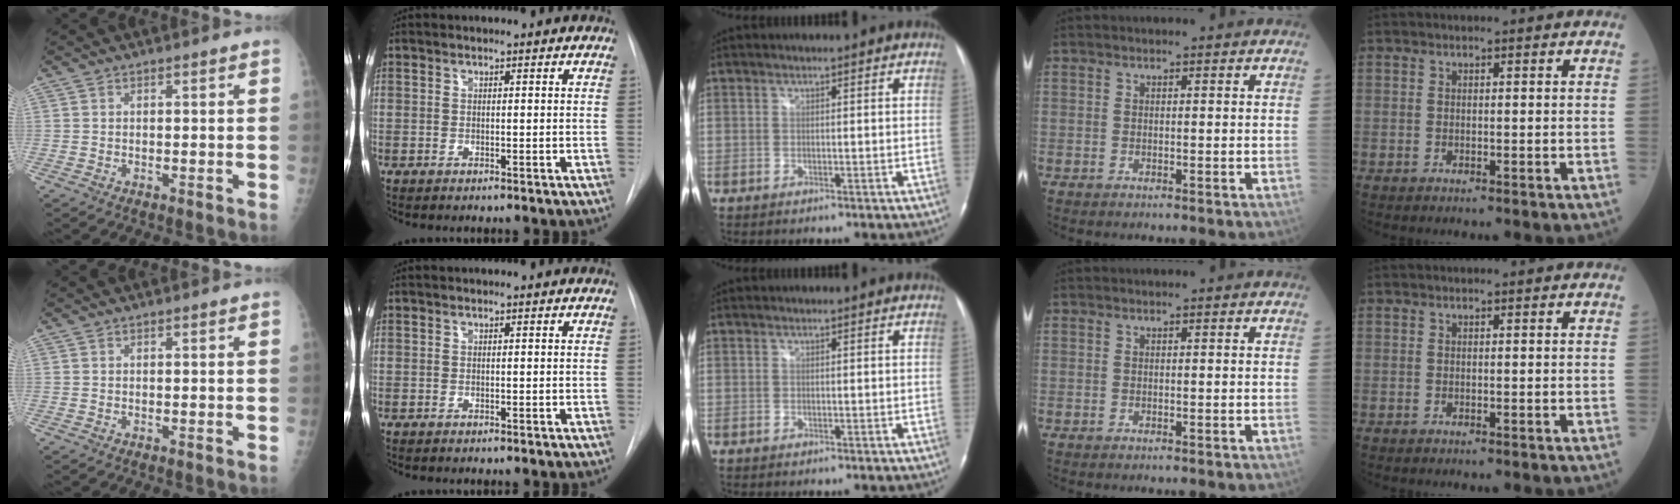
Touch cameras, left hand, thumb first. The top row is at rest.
{}